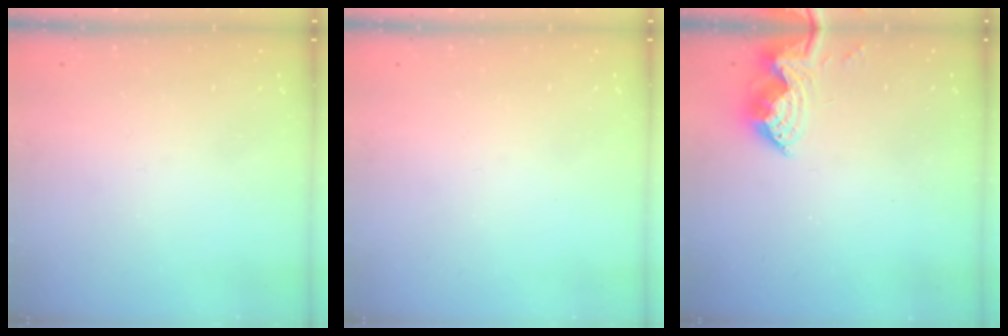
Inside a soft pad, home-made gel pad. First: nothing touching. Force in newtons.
{"total": 0.0}
{"total": 10.4, "press": 10.3, "slide": 0.9}